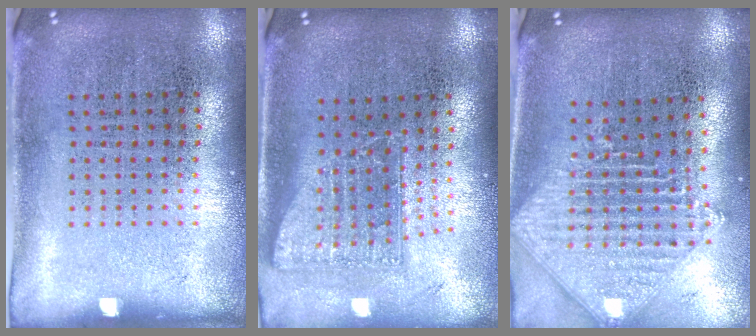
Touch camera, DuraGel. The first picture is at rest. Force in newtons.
{"total": 1.8, "press": 1.3, "slide": 1.2}
{"total": 2.2, "press": 1.8, "slide": 1.3}